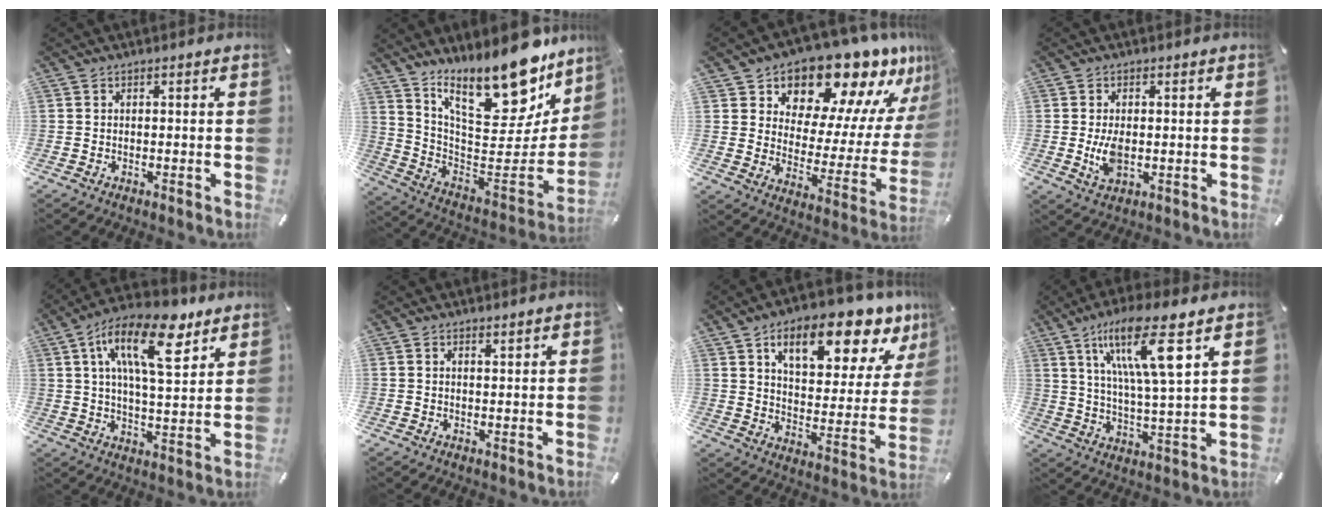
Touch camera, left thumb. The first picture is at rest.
{"total": 22.8, "force": [17.3, 9.0, 11.8], "torque": [-0.170, -0.137, 0.294]}
{"total": 15.7, "force": [14.0, 6.1, 3.7], "torque": [-0.054, -0.141, 0.232]}
{"total": 5.5, "force": [-0.2, 3.0, 4.6], "torque": [-0.103, -0.008, -0.010]}
{"total": 17.9, "force": [8.9, 7.6, 13.6], "torque": [-0.227, -0.021, 0.146]}
{"total": 1.1, "force": [1.0, 0.2, 0.4], "torque": [-0.007, -0.002, 0.018]}
{"total": 16.8, "force": [10.9, 7.5, 10.4], "torque": [-0.145, -0.071, 0.173]}
{"total": 16.4, "force": [9.4, 2.9, 13.1], "torque": [-0.240, -0.031, 0.149]}